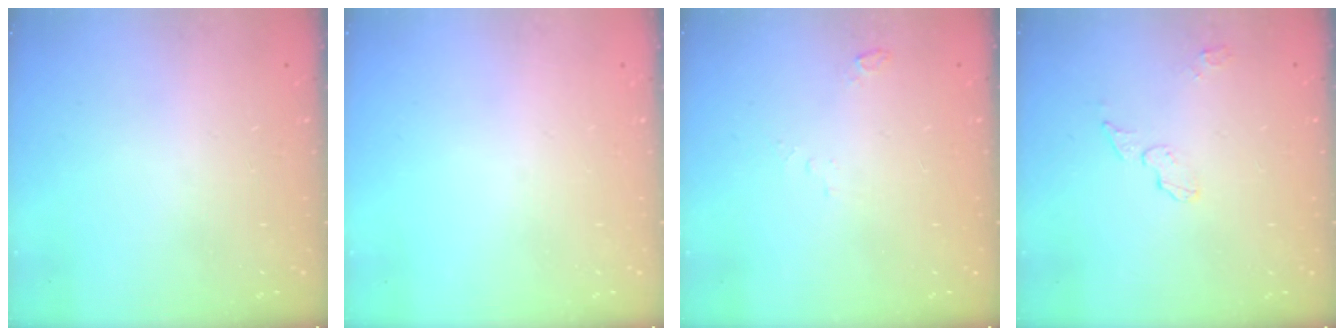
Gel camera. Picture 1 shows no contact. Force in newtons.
{"total": 0.0}
{"total": 3.0, "press": 2.1, "slide": 2.1}
{"total": 4.5, "press": 4.5, "slide": 0.2}